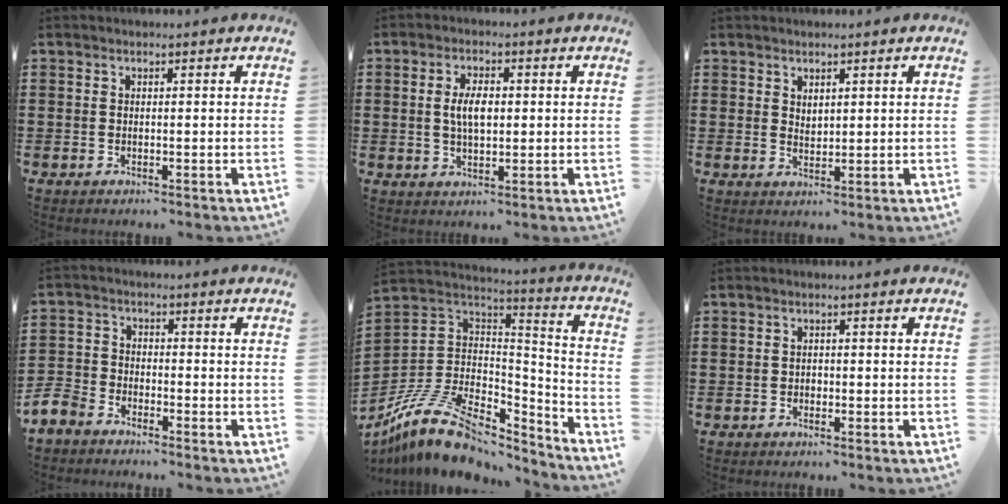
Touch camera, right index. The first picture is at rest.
{"total": 4.6, "force": [0.4, 2.0, 4.2], "torque": [-0.075, 0.002, 0.003]}
{"total": 1.8, "force": [1.6, 0.7, 0.2], "torque": [-0.006, 0.002, 0.032]}
{"total": 3.9, "force": [-3.5, 1.3, 0.8], "torque": [-0.047, -0.007, -0.081]}
{"total": 13.6, "force": [-8.6, 6.7, 8.2], "torque": [-0.173, 0.031, -0.154]}
{"total": 0.8, "force": [-0.4, 0.6, 0.2], "torque": [-0.007, 0.002, -0.009]}